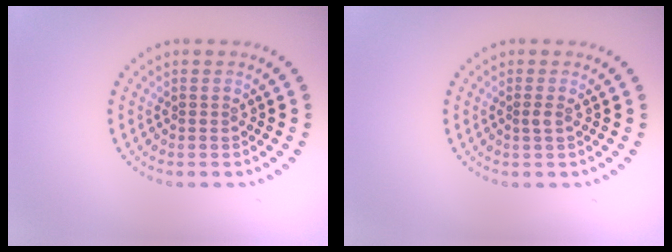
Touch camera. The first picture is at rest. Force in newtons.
{"total": 0.7, "press": 0.6, "slide": 0.4}